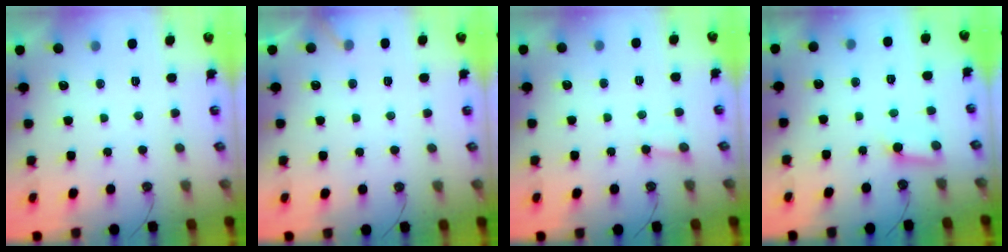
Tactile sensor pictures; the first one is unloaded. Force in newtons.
{"total": 4.6, "press": 4.6, "slide": 0.4}
{"total": 3.7, "press": 3.7, "slide": 0.3}
{"total": 2.9, "press": 2.9, "slide": 0.2}